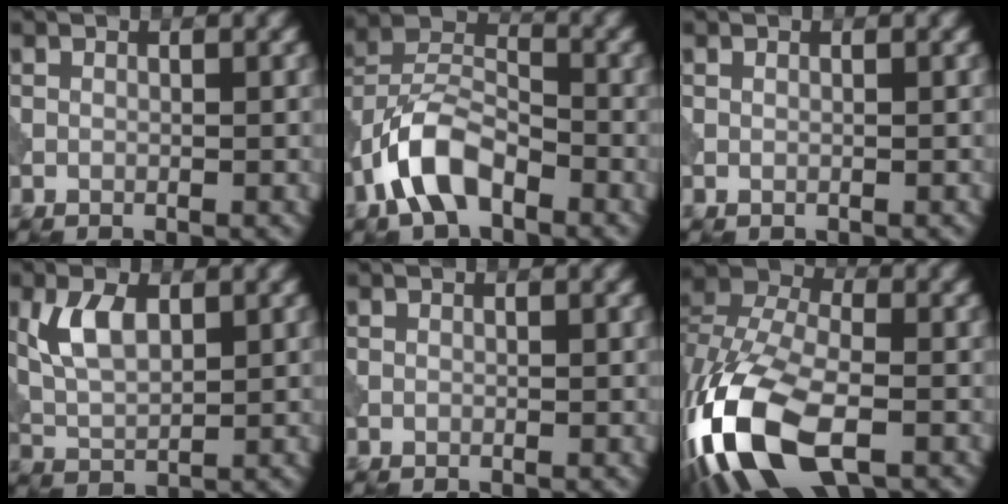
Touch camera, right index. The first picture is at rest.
{"total": 6.4, "force": [-3.7, 3.2, 4.2], "torque": [-0.077, 0.010, -0.078]}
{"total": 0.0}
{"total": 4.3, "force": [1.4, 2.2, 3.4], "torque": [-0.078, 0.004, 0.028]}
{"total": 0.0}
{"total": 15.2, "force": [-6.8, 8.0, 11.0], "torque": [-0.260, -0.026, -0.135]}